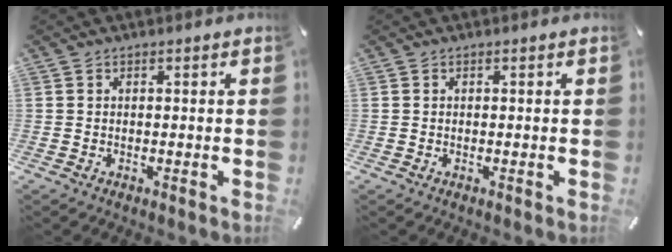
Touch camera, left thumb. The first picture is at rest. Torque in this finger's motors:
{"motor_torque": [-0.04, -0.03, 0.01, 0.02, 0.03]}